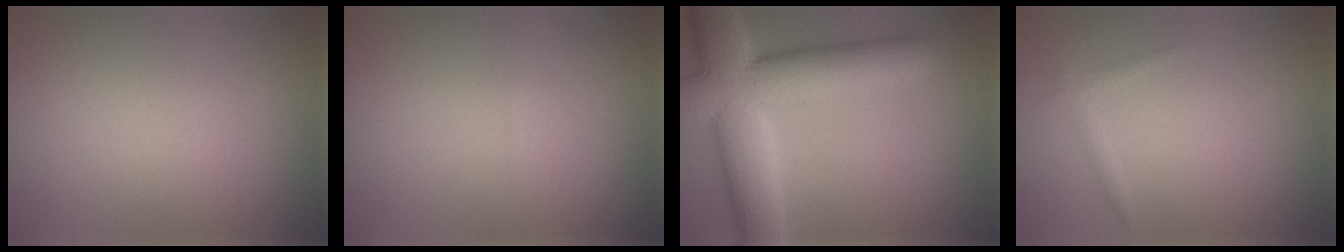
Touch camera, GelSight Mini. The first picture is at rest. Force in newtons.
{"total": 0.0}
{"total": 11.2, "press": 11.2, "slide": 0.4}
{"total": 0.9, "press": 0.9, "slide": 0.1}